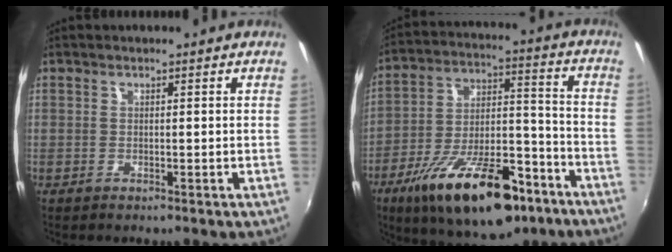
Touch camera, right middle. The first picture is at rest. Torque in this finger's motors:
{"motor_torque": [1.42, -0.71, 1.05, 0.21]}